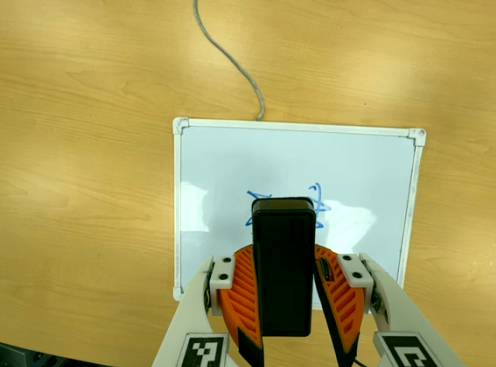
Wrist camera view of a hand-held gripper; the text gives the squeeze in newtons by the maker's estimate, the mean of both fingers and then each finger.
{"total": 8.0, "left": 7.6, "right": 8.4}